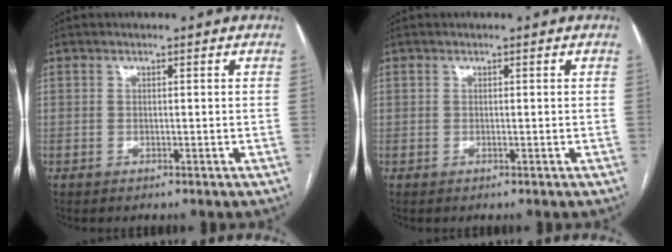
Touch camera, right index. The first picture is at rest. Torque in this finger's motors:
{"motor_torque": [0.82, -0.08, 0.41, 0.10]}